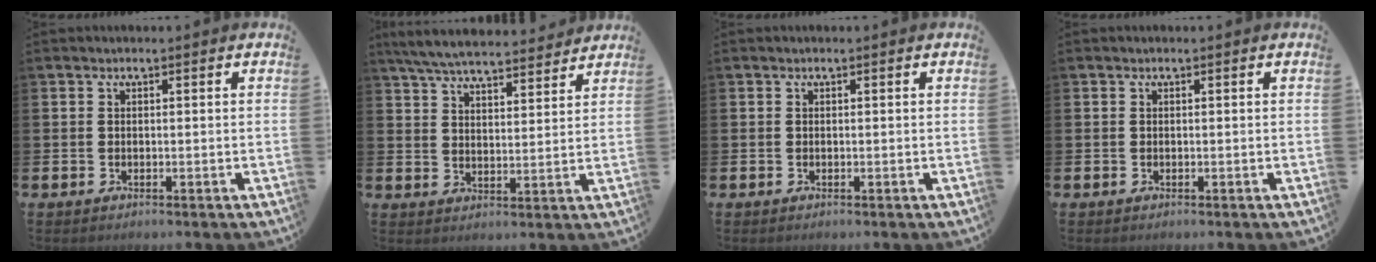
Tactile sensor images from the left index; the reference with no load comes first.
{"total": 6.7, "force": [6.4, 0.9, 1.6], "torque": [-0.050, -0.037, 0.114]}
{"total": 0.0}
{"total": 0.0}